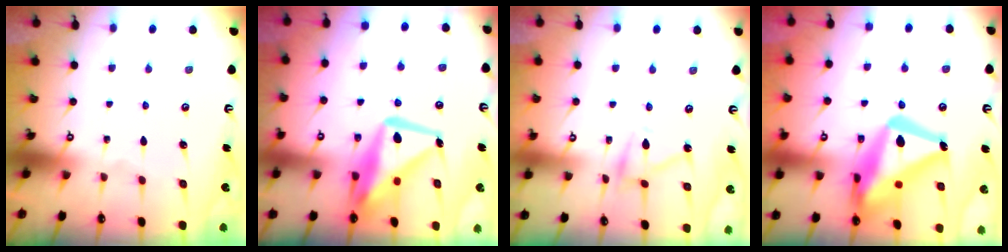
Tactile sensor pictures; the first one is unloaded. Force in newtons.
{"total": 15.9, "press": 15.8, "slide": 1.5}
{"total": 7.3, "press": 7.2, "slide": 0.4}
{"total": 21.2, "press": 21.1, "slide": 2.1}